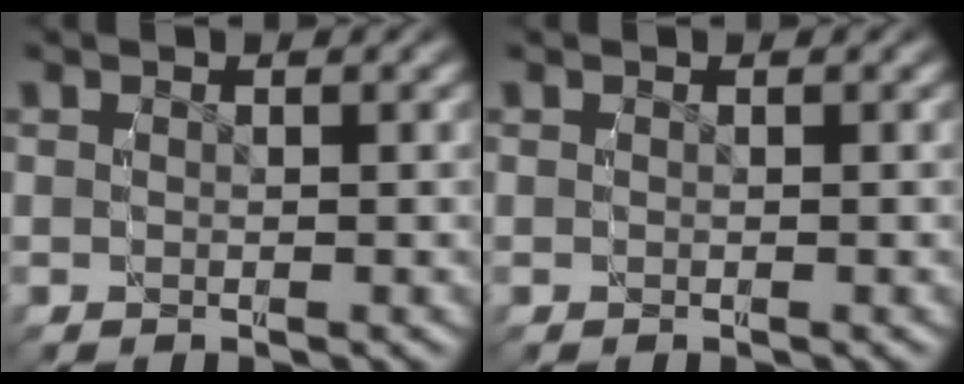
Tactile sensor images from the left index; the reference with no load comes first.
{"total": 0.0}